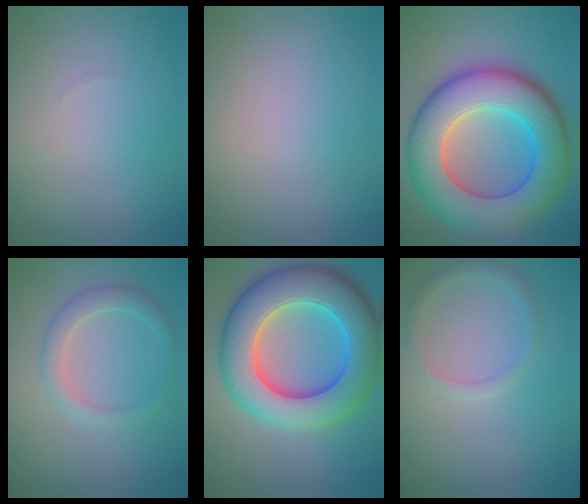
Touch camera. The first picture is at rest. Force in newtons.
{"total": 0.0}
{"total": 11.3, "press": 11.3, "slide": 0.1}
{"total": 2.2, "press": 2.2, "slide": 0.2}
{"total": 11.8, "press": 11.8, "slide": 0.4}
{"total": 1.4, "press": 1.4, "slide": 0.2}